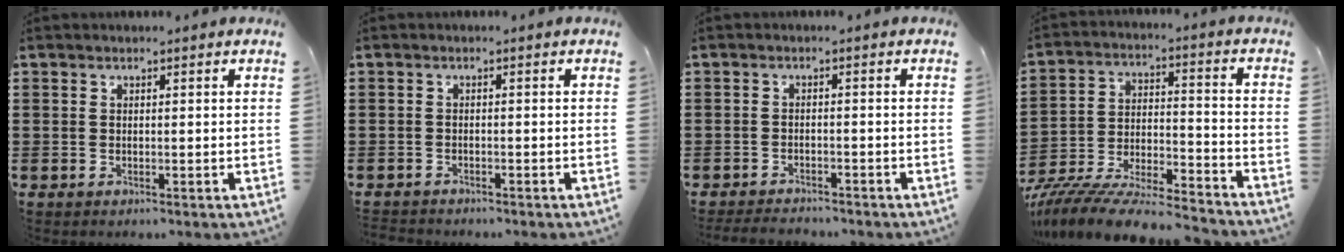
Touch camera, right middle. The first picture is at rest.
{"total": 1.2, "force": [-1.2, 0.3, -0.2], "torque": [0.000, 0.005, -0.028]}
{"total": 2.3, "force": [-2.3, 0.4, 0.1], "torque": [-0.006, 0.000, -0.049]}
{"total": 9.8, "force": [-9.3, 0.7, 3.1], "torque": [-0.054, 0.008, -0.185]}